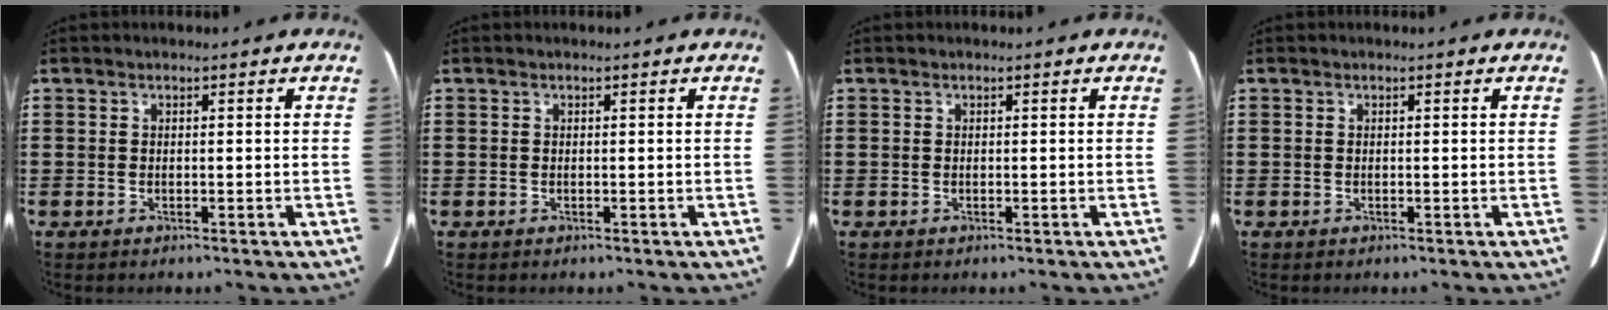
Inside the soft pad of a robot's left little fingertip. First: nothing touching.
{"total": 0.0}
{"total": 0.0}
{"total": 0.0}